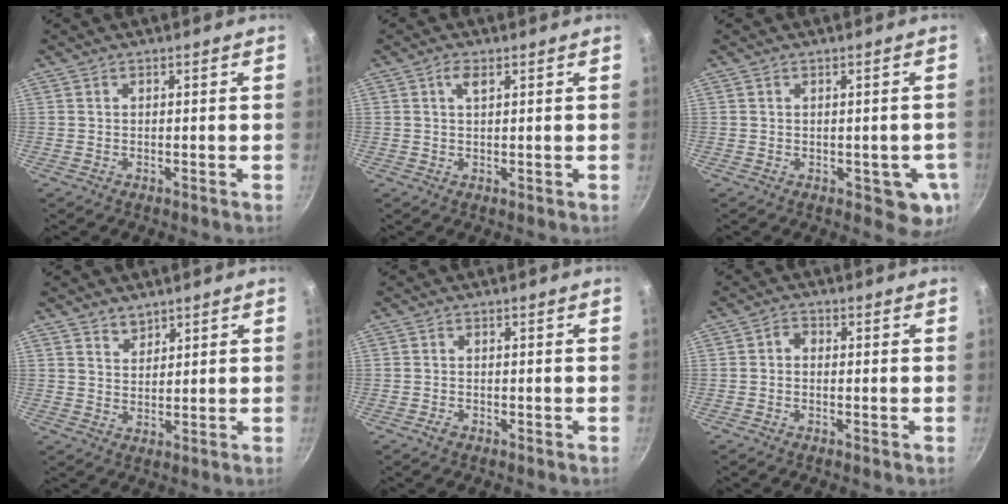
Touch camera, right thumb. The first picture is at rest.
{"total": 2.3, "force": [1.0, 1.0, 1.8], "torque": [-0.031, 0.000, 0.018]}
{"total": 5.9, "force": [-0.9, 3.4, 4.7], "torque": [-0.031, 0.001, -0.008]}
{"total": 3.2, "force": [2.5, 1.8, 0.8], "torque": [-0.002, -0.013, 0.046]}
{"total": 1.2, "force": [-0.8, 0.7, 0.6], "torque": [-0.011, 0.005, -0.013]}
{"total": 3.1, "force": [-1.0, 2.1, 2.0], "torque": [-0.038, 0.023, -0.024]}